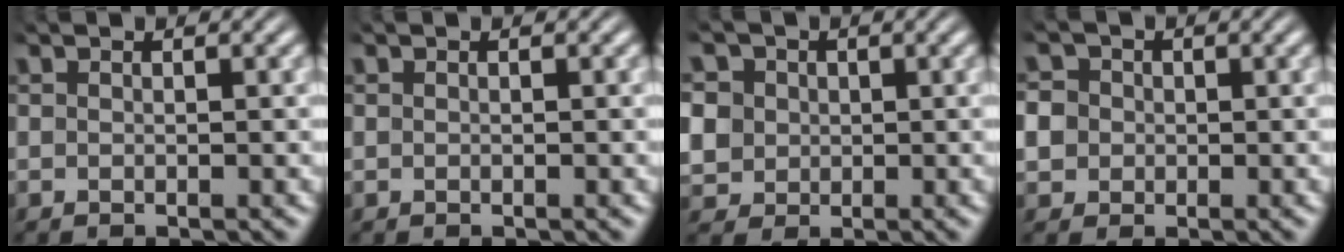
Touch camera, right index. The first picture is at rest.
{"total": 0.0}
{"total": 6.5, "force": [0.5, 5.9, 2.7], "torque": [-0.074, -0.019, 0.013]}
{"total": 4.2, "force": [0.0, 3.9, 1.6], "torque": [-0.047, -0.011, 0.001]}